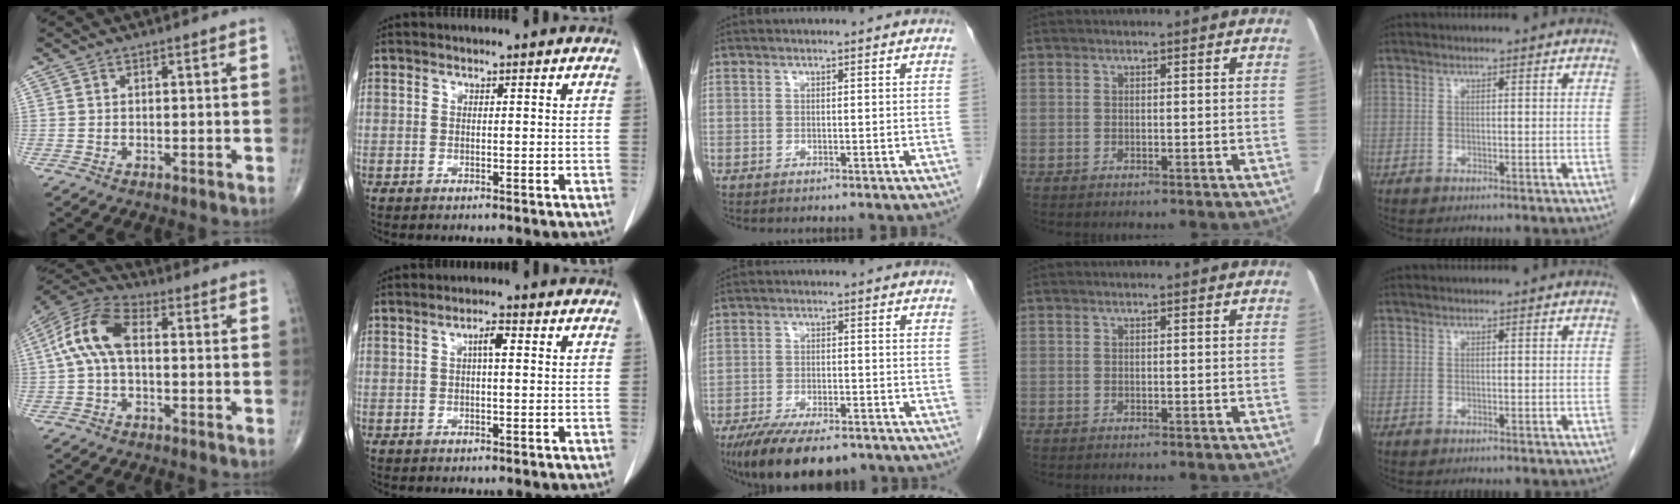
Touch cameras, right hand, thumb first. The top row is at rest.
{"thumb": {"total": 11.0, "force": [0.6, 5.9, 9.3], "torque": [-0.193, 0.034, 0.002]}, "index": {"total": 2.6, "force": [0.5, 0.6, 2.5], "torque": [-0.043, 0.006, 0.008]}, "middle": {"total": 12.9, "force": [-9.7, 4.3, 7.4], "torque": [-0.126, -0.018, -0.152]}}